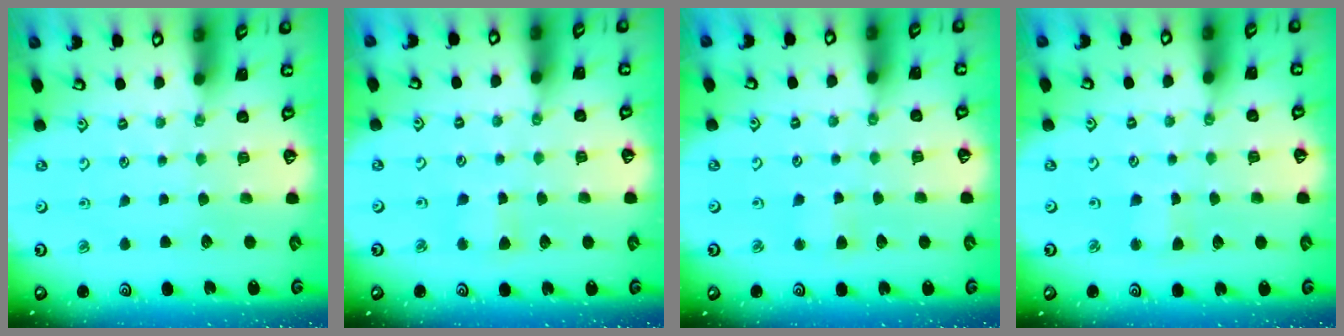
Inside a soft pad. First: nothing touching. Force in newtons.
{"total": 3.5, "press": 3.5, "slide": 0.5}
{"total": 3.1, "press": 3.0, "slide": 0.5}
{"total": 2.5, "press": 2.4, "slide": 0.4}